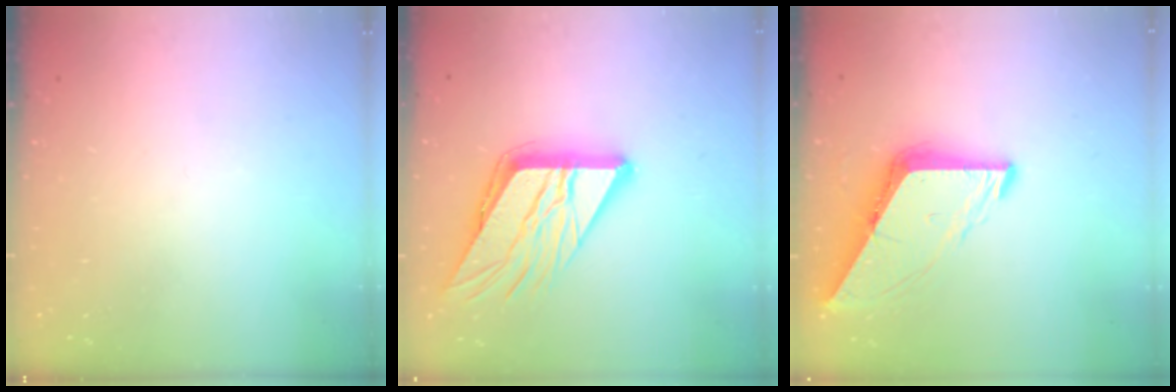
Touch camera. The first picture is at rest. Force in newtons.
{"total": 18.8, "press": 18.6, "slide": 2.2}
{"total": 8.6, "press": 8.5, "slide": 1.1}